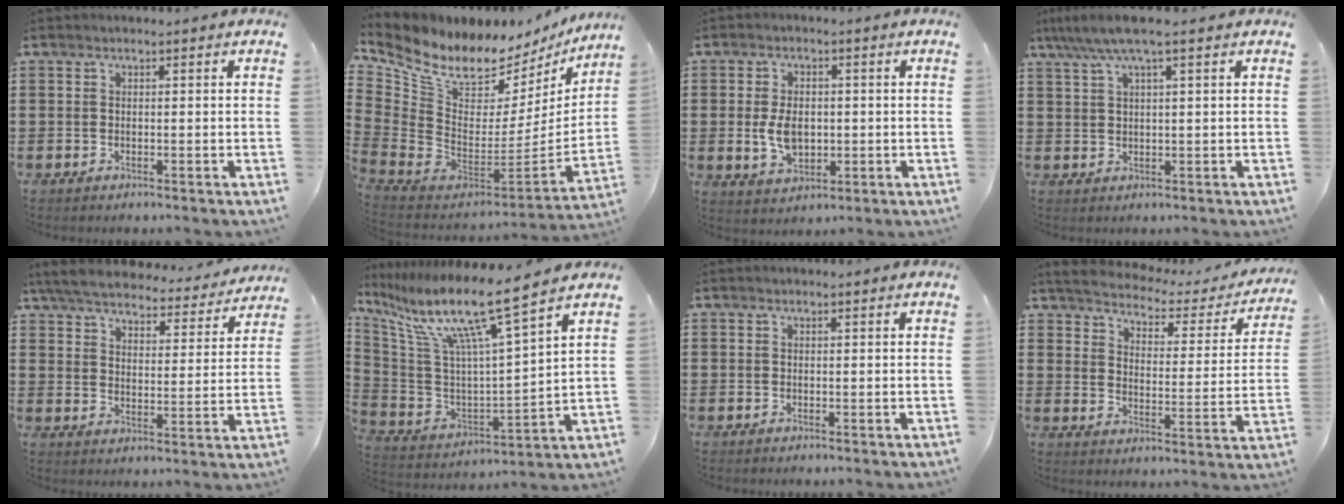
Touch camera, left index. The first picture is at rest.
{"total": 8.8, "force": [6.9, 4.2, 3.6], "torque": [-0.109, -0.066, 0.124]}
{"total": 5.9, "force": [-0.2, 3.7, 4.6], "torque": [-0.087, -0.003, -0.009]}
{"total": 4.6, "force": [2.7, 0.3, 3.7], "torque": [-0.077, 0.002, 0.047]}
{"total": 6.0, "force": [5.8, 0.5, 1.6], "torque": [-0.060, -0.037, 0.099]}
{"total": 12.3, "force": [8.4, 0.5, 8.9], "torque": [-0.190, -0.059, 0.131]}
{"total": 0.0}
{"total": 3.0, "force": [2.8, 0.7, 0.6], "torque": [-0.035, -0.025, 0.041]}